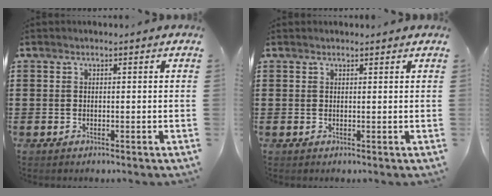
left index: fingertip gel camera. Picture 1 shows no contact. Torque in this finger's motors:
{"motor_torque": [1.24, -0.90, 0.24, 0.01]}